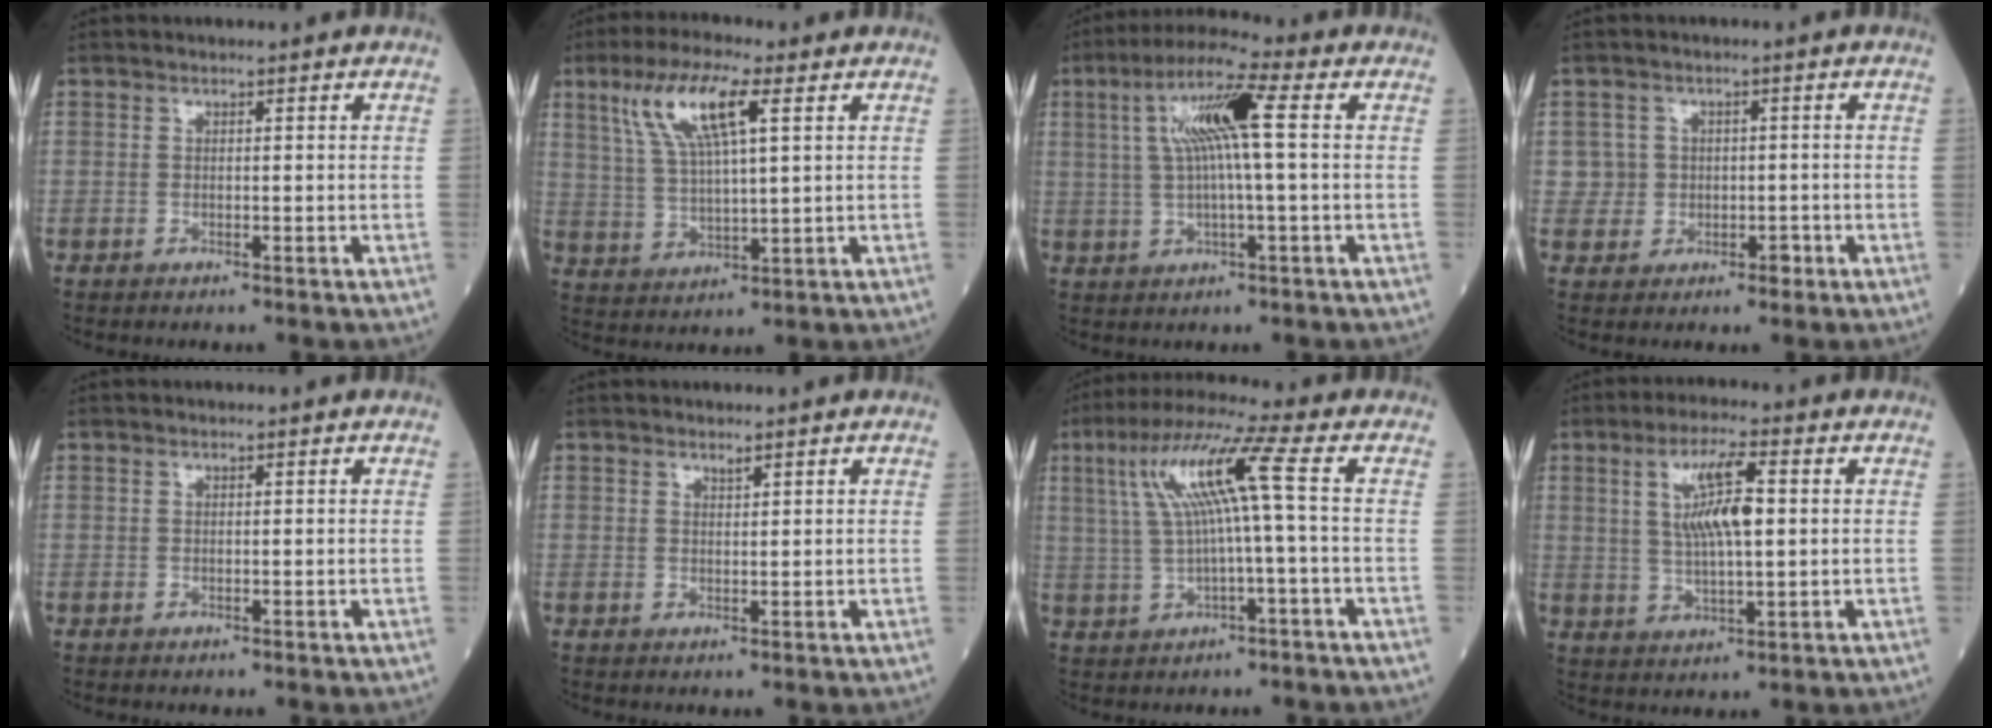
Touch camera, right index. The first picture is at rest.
{"total": 10.5, "force": [4.7, 1.9, 9.2], "torque": [-0.191, 0.017, 0.093]}
{"total": 10.6, "force": [2.3, 0.8, 10.3], "torque": [-0.201, 0.024, 0.039]}
{"total": 3.4, "force": [-0.2, 3.4, 0.3], "torque": [0.009, 0.008, 0.001]}
{"total": 0.0}
{"total": 0.9, "force": [0.8, 0.1, 0.4], "torque": [-0.010, -0.005, 0.014]}
{"total": 10.4, "force": [1.6, -0.5, 10.2], "torque": [-0.196, 0.029, 0.034]}
{"total": 8.6, "force": [1.9, 1.6, 8.3], "torque": [-0.156, 0.007, 0.039]}